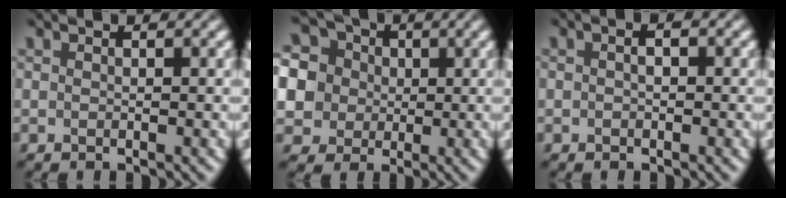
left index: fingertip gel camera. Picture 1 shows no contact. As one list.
[{"total": 12.2, "force": [4.0, 10.2, 5.4], "torque": [-0.138, 0.040, 0.050]}, {"total": 1.1, "force": [-0.1, 0.7, 0.8], "torque": [-0.012, 0.003, -0.004]}]